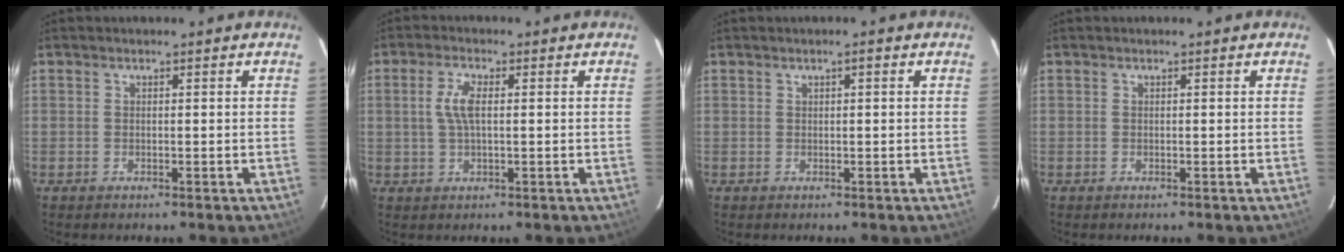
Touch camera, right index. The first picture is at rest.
{"total": 4.3, "force": [0.5, 1.5, 4.0], "torque": [-0.082, 0.004, 0.013]}
{"total": 0.9, "force": [0.4, 0.2, 0.7], "torque": [-0.012, 0.006, 0.006]}
{"total": 0.0}